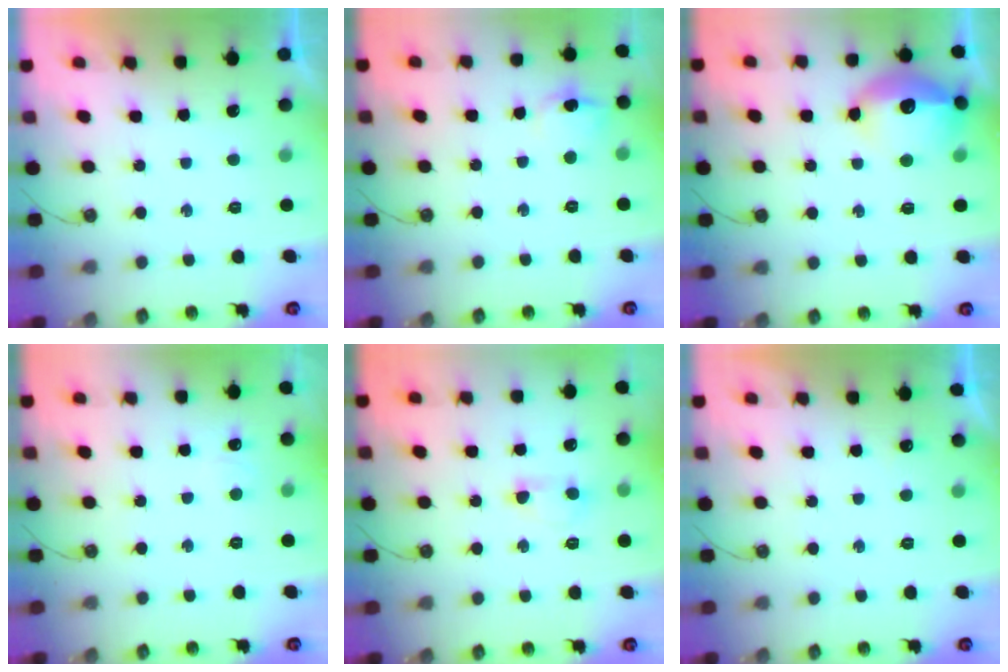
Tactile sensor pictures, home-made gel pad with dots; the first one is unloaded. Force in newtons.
{"total": 7.6, "press": 7.5, "slide": 0.8}
{"total": 15.8, "press": 15.8, "slide": 1.1}
{"total": 3.5, "press": 3.4, "slide": 0.5}
{"total": 6.6, "press": 6.5, "slide": 1.0}
{"total": 6.5, "press": 1.5, "slide": 6.3}